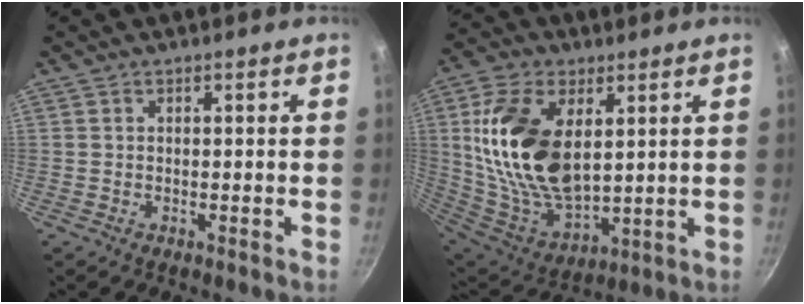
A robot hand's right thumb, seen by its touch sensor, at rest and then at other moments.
{"total": 21.2, "force": [4.7, 12.1, 16.7], "torque": [-0.309, -0.025, 0.102]}